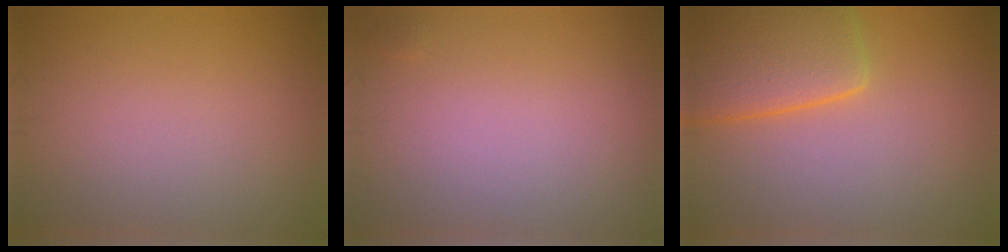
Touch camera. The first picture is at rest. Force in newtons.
{"total": 0.0}
{"total": 7.1, "press": 7.1, "slide": 0.4}